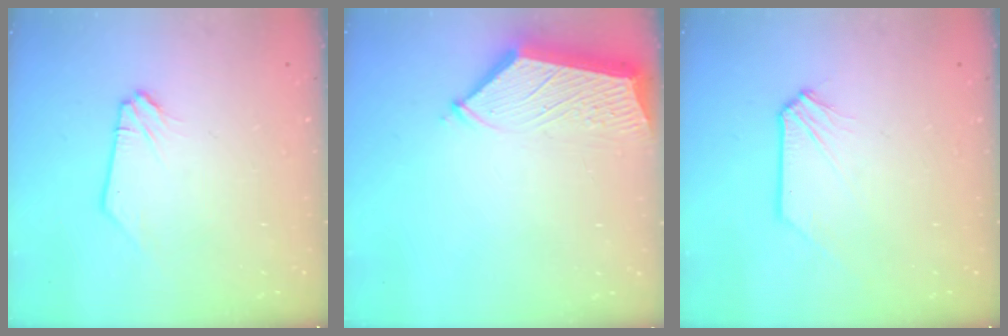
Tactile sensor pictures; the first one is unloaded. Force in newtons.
{"total": 5.8, "press": 5.7, "slide": 0.8}
{"total": 0.0}